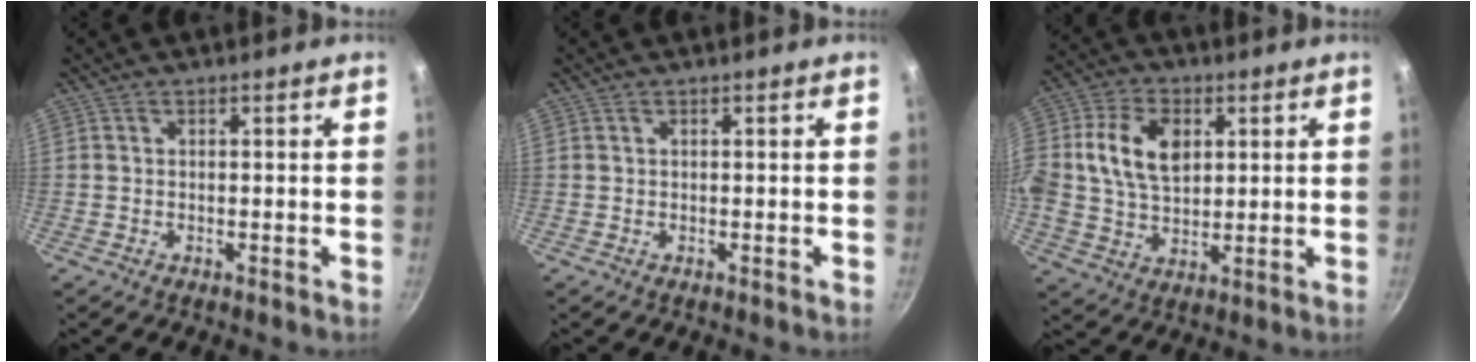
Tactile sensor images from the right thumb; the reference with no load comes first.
{"total": 0.0}
{"total": 12.4, "force": [2.7, 8.4, 8.6], "torque": [-0.147, 0.006, 0.043]}